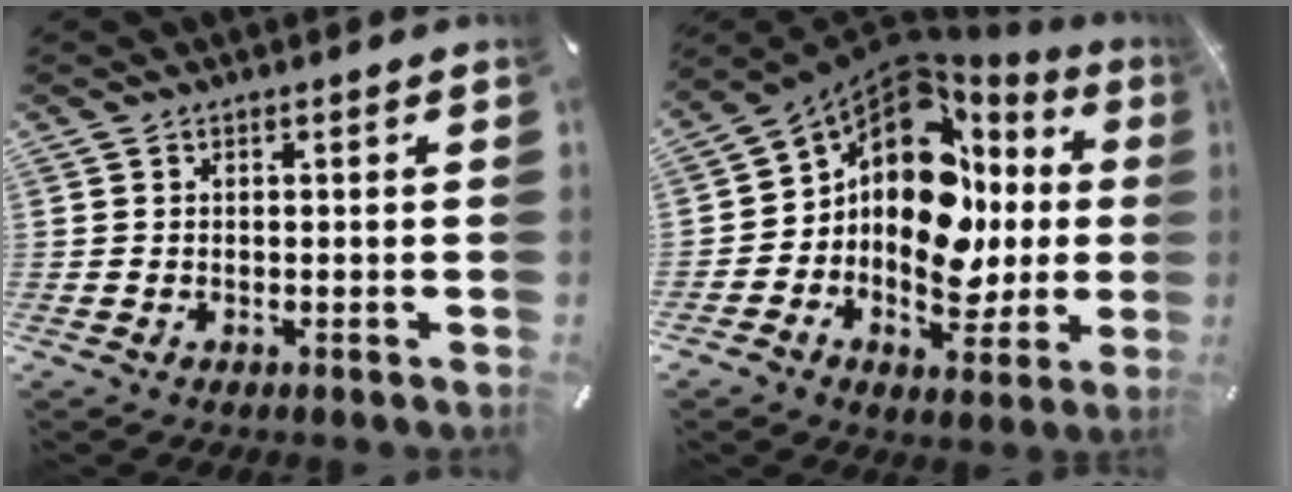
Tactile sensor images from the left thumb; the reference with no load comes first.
{"total": 16.1, "force": [1.6, 11.6, 11.1], "torque": [-0.193, -0.037, 0.017]}